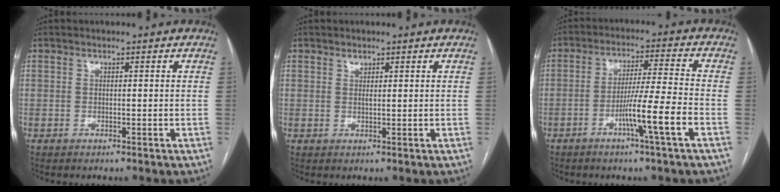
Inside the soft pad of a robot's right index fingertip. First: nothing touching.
{"total": 0.9, "force": [0.7, 0.5, 0.4], "torque": [-0.006, -0.003, 0.012]}
{"total": 8.8, "force": [-3.7, -1.4, 7.9], "torque": [-0.137, -0.005, -0.070]}